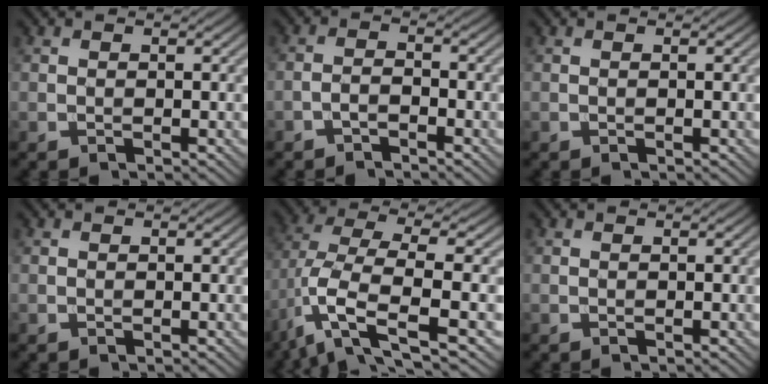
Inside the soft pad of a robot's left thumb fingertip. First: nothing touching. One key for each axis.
{"total": 1.8, "fx": -1.4, "fy": 0.5, "fz": 1.0, "tx": -0.021, "ty": 0.005, "tz": -0.033}
{"total": 0.0}
{"total": 0.0}
{"total": 10.6, "fx": -3.3, "fy": 3.8, "fz": 9.3, "tx": -0.202, "ty": -0.003, "tz": -0.069}
{"total": 0.0}